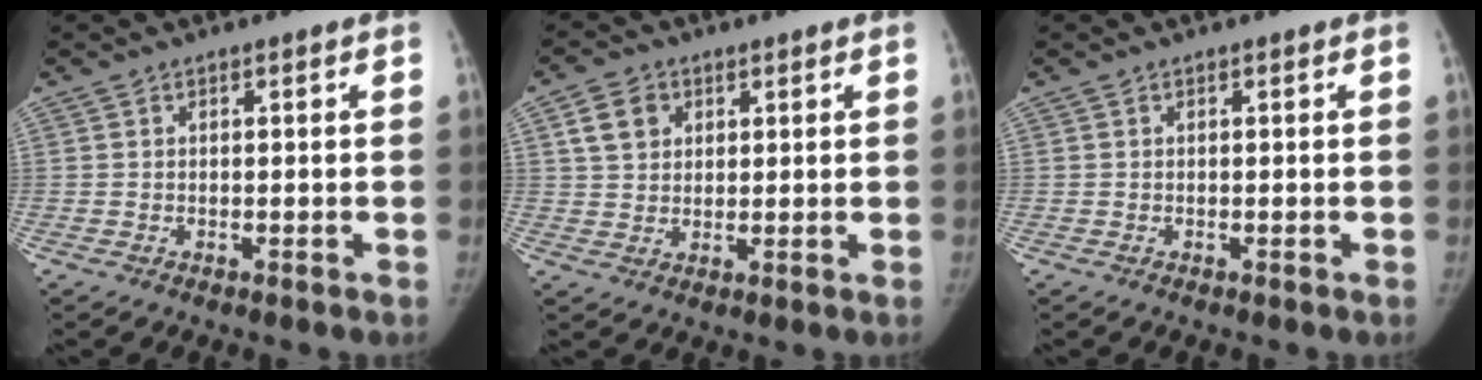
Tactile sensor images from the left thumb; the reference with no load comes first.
{"total": 5.9, "force": [2.2, 4.7, 2.7], "torque": [-0.027, -0.002, 0.041]}
{"total": 0.0}